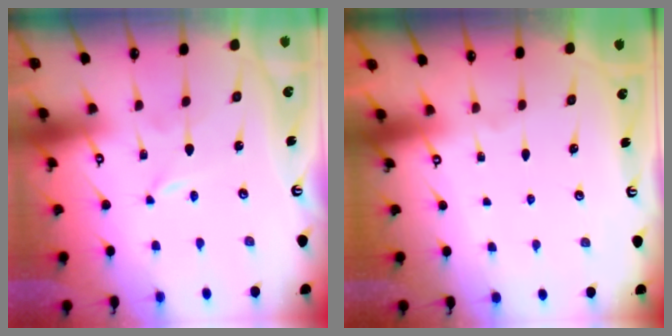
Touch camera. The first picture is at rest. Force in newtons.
{"total": 0.0}